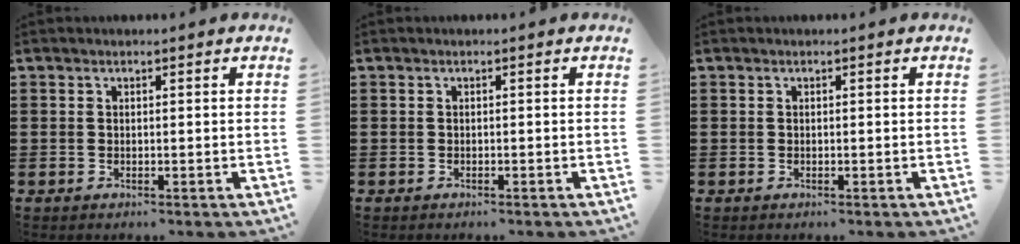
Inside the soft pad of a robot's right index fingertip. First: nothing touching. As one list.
[{"total": 0.0}, {"total": 0.0}]